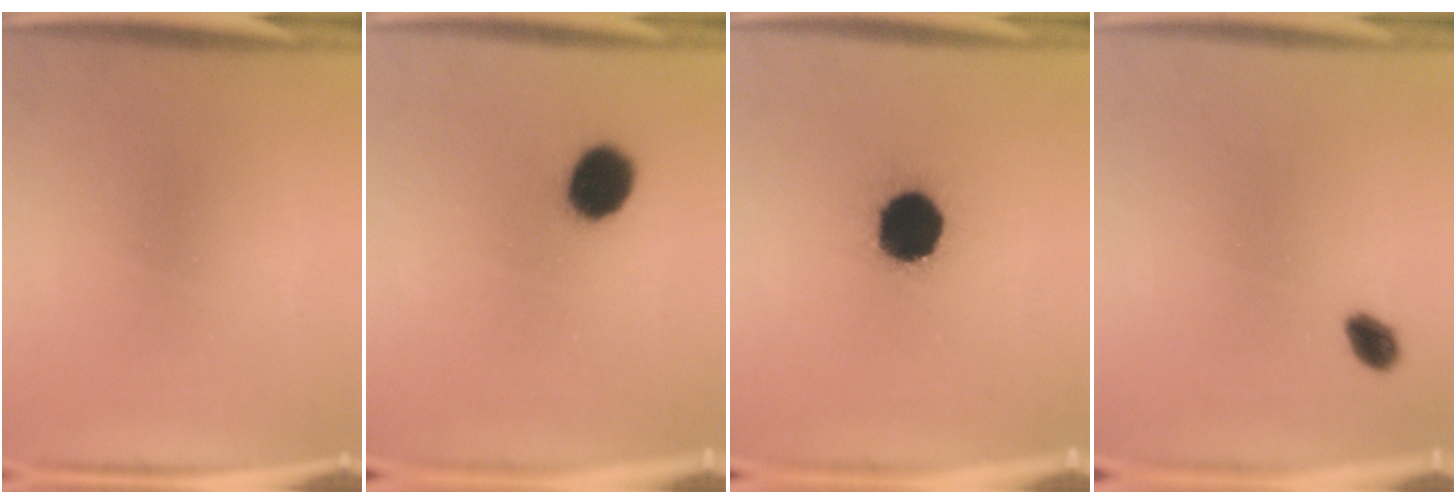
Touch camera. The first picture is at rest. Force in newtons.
{"total": 8.5}
{"total": 17.3}
{"total": 2.8}